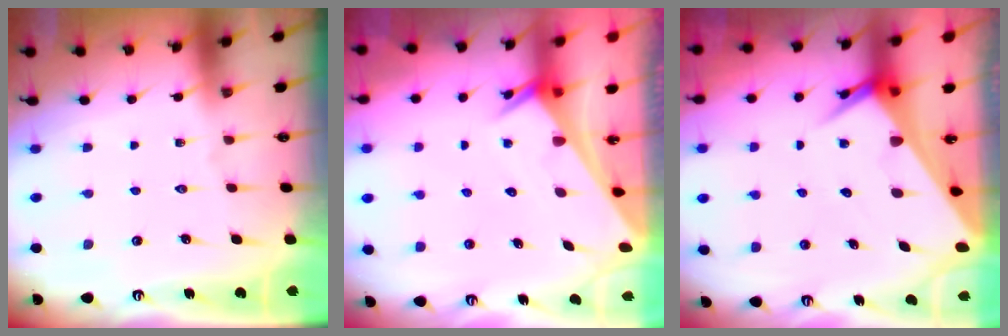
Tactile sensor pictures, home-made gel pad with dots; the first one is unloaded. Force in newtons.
{"total": 2.6, "press": 2.6, "slide": 0.1}
{"total": 6.3, "press": 6.2, "slide": 0.4}